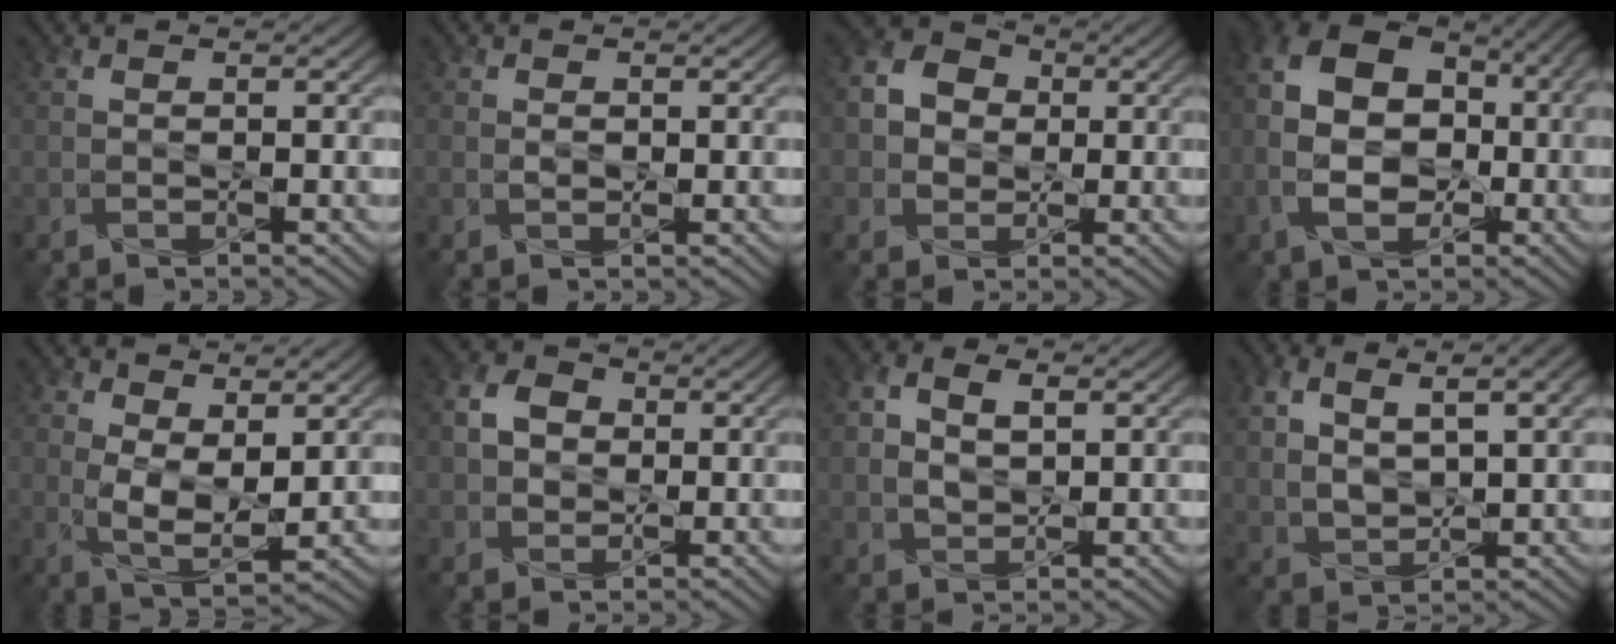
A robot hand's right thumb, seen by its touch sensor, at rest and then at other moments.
{"total": 0.8, "force": [0.0, 0.6, 0.6], "torque": [-0.012, -0.002, 0.000]}
{"total": 5.6, "force": [0.4, 4.9, 2.6], "torque": [-0.068, 0.007, -0.007]}
{"total": 13.4, "force": [-1.5, 9.3, 9.5], "torque": [-0.187, -0.010, -0.030]}
{"total": 6.0, "force": [1.7, 2.9, 4.9], "torque": [-0.108, -0.010, 0.032]}
{"total": 4.4, "force": [0.5, 3.7, 2.3], "torque": [-0.055, 0.008, 0.000]}
{"total": 4.4, "force": [1.1, 2.8, 3.2], "torque": [-0.072, 0.002, 0.019]}
{"total": 8.0, "force": [3.2, 3.8, 6.3], "torque": [-0.137, 0.002, 0.065]}